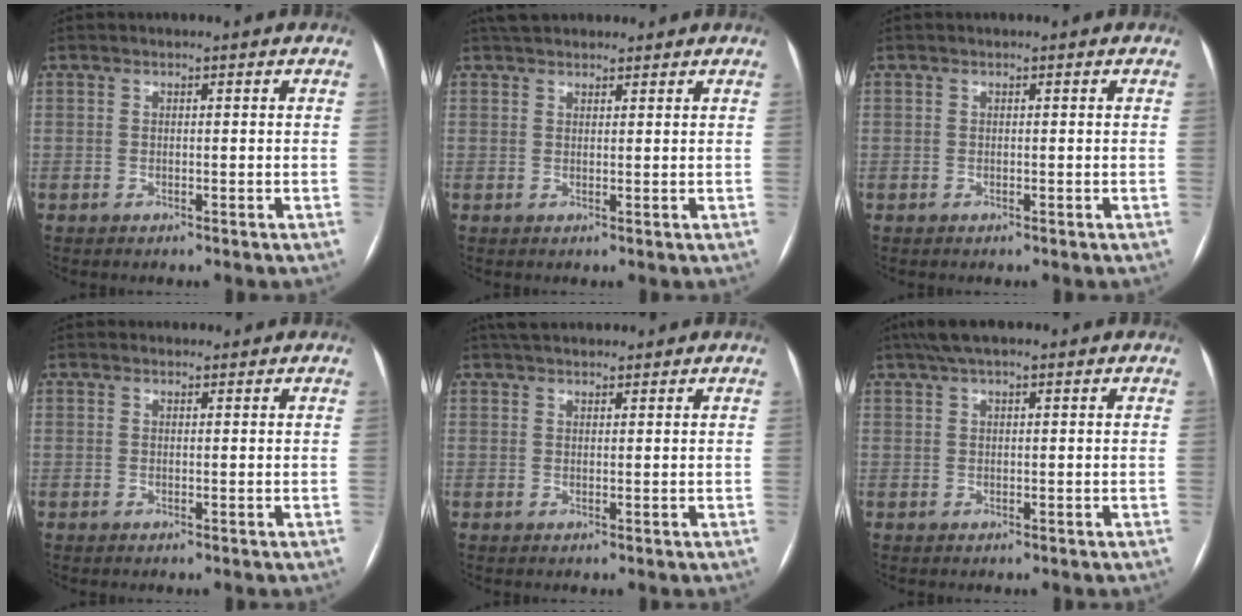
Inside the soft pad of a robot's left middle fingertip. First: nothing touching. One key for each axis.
{"total": 5.9, "fx": 5.2, "fy": 2.0, "fz": 2.0, "tx": -0.024, "ty": 0.036, "tz": 0.081}
{"total": 0.0}
{"total": 0.8, "fx": 0.7, "fy": 0.3, "fz": -0.1, "tx": -0.005, "ty": 0.005, "tz": 0.010}
{"total": 5.3, "fx": 4.7, "fy": 1.5, "fz": 2.0, "tx": -0.026, "ty": 0.036, "tz": 0.076}
{"total": 5.1, "fx": 3.8, "fy": 0.9, "fz": 3.4, "tx": -0.064, "ty": 0.036, "tz": 0.065}